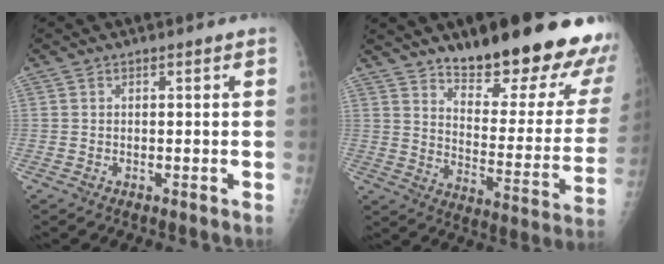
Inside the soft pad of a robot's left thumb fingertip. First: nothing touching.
{"total": 25.5, "force": [18.4, 7.2, 16.2], "torque": [-0.177, -0.110, 0.253]}